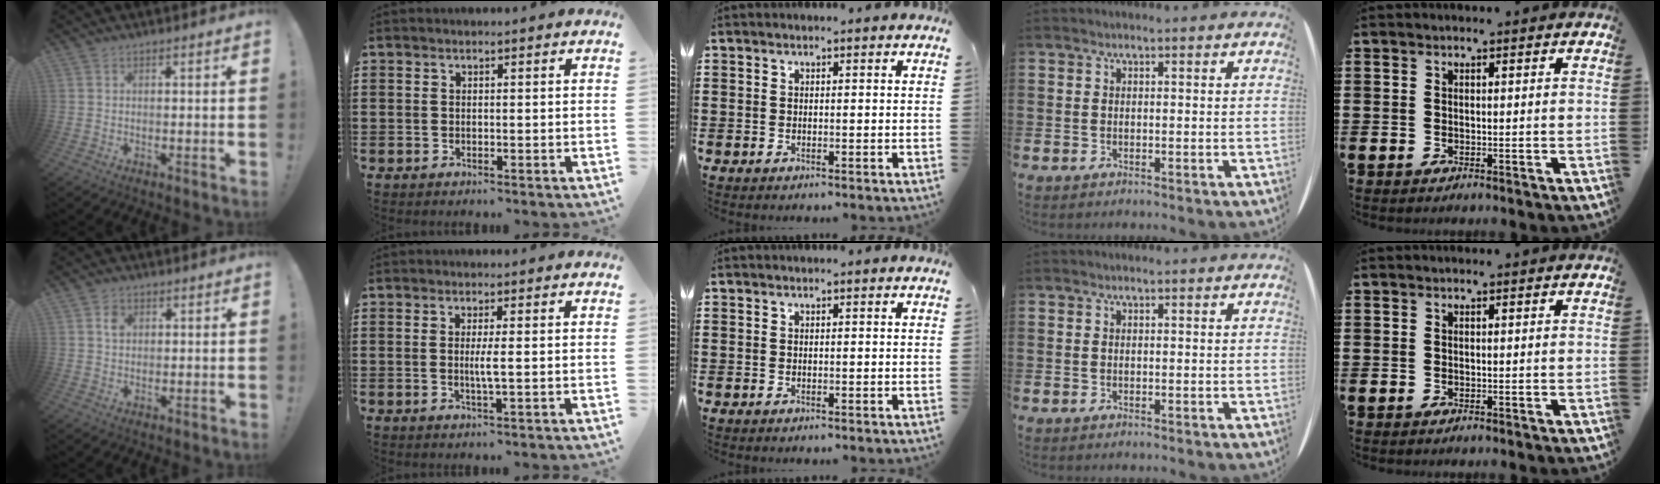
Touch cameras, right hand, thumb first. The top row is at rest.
{"thumb": {"total": 2.6, "force": [0.8, 2.2, 1.1], "torque": [-0.001, -0.005, 0.010]}, "index": {"total": 2.6, "force": [-0.1, -0.1, 2.6], "torque": [-0.049, -0.008, -0.003]}}